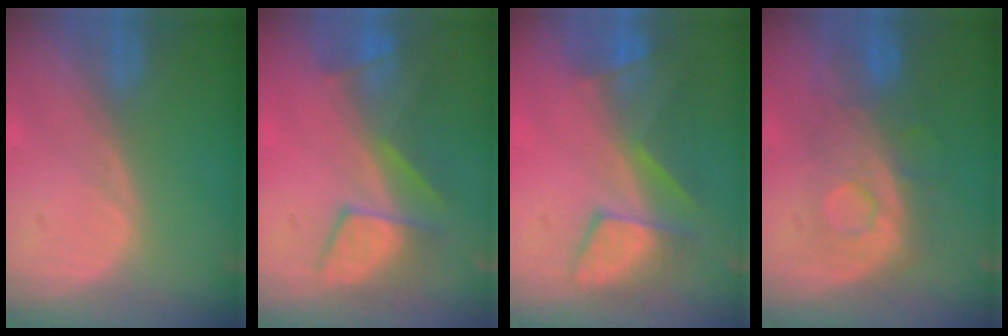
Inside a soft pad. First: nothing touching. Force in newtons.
{"total": 7.7, "press": 7.3, "slide": 2.5}
{"total": 7.8, "press": 7.6, "slide": 1.6}
{"total": 7.8, "press": 7.8, "slide": 0.6}